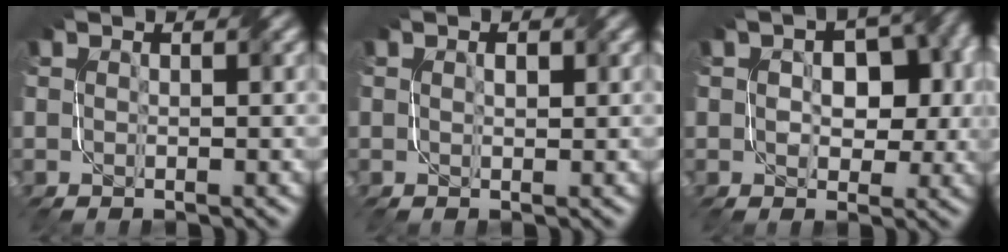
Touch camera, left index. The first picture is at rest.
{"total": 0.6, "force": [0.1, 0.3, 0.5], "torque": [-0.011, 0.001, 0.004]}
{"total": 6.3, "force": [0.0, 4.1, 4.8], "torque": [-0.053, 0.011, 0.004]}